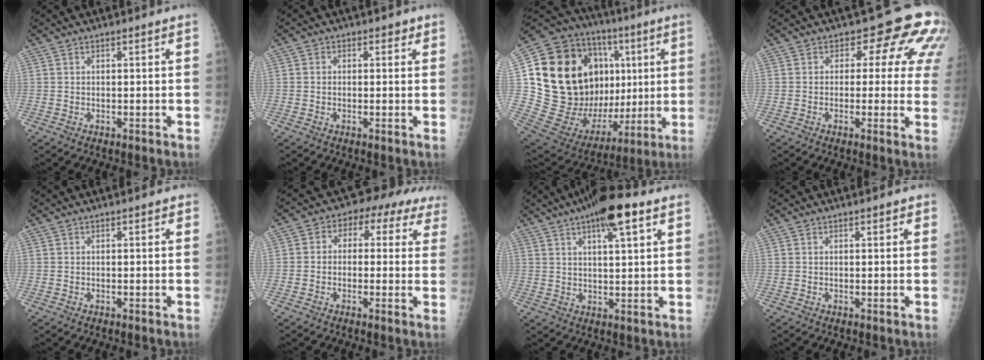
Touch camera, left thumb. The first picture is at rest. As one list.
[{"total": 1.9, "force": [0.4, 1.7, 0.7], "torque": [0.005, 0.002, 0.000]}, {"total": 33.7, "force": [4.3, 20.7, 26.3], "torque": [-0.420, 0.024, 0.085]}, {"total": 10.8, "force": [3.6, 6.4, 7.9], "torque": [-0.039, -0.006, 0.022]}, {"total": 0.0}, {"total": 9.6, "force": [3.3, 7.0, 5.8], "torque": [-0.021, 0.028, 0.032]}, {"total": 10.8, "force": [6.1, 2.8, 8.5], "torque": [-0.121, -0.007, 0.090]}, {"total": 1.0, "force": [0.7, 0.4, 0.7], "torque": [-0.006, -0.001, 0.006]}]